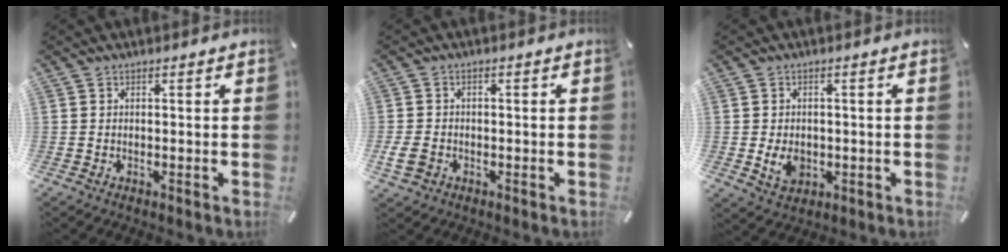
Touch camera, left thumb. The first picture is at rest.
{"total": 4.0, "force": [-1.1, 3.2, 2.1], "torque": [-0.051, 0.001, -0.020]}
{"total": 5.2, "force": [-0.8, 4.0, 3.2], "torque": [-0.059, -0.001, -0.014]}